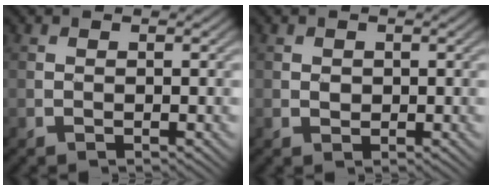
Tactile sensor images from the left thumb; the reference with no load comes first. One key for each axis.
{"total": 0.9, "fx": 0.2, "fy": 0.8, "fz": 0.4, "tx": -0.010, "ty": -0.004, "tz": 0.005}